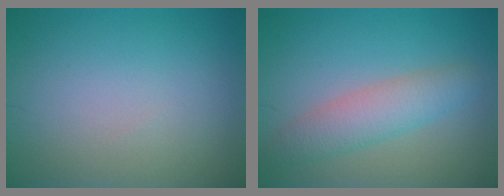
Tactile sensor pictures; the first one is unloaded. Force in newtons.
{"total": 3.8, "press": 3.8, "slide": 0.0}